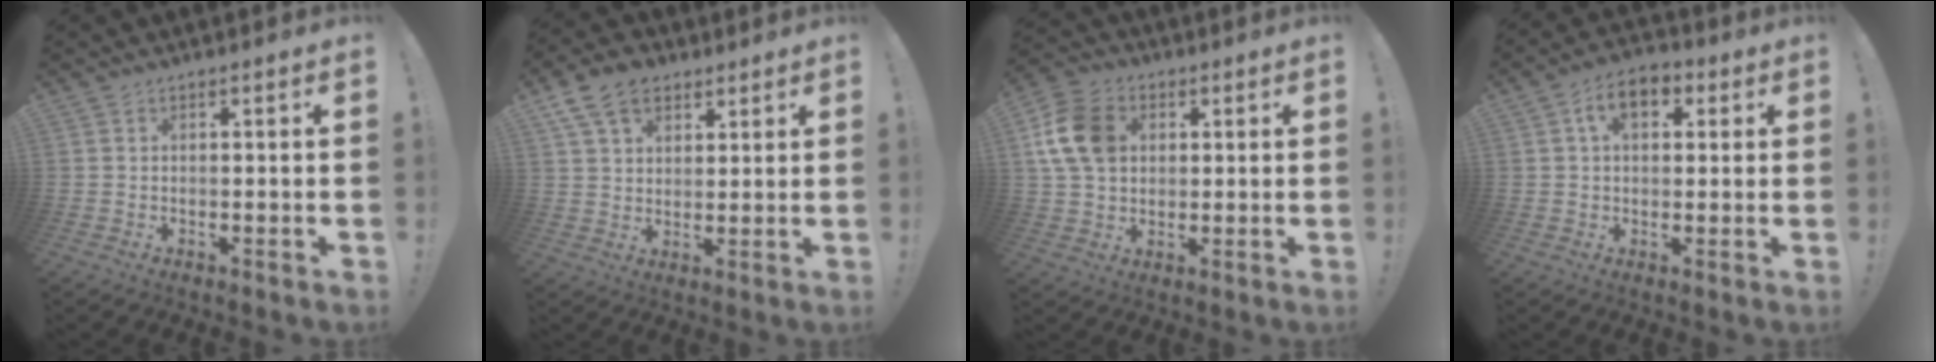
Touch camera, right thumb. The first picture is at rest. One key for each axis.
{"total": 11.2, "fx": 6.2, "fy": 7.7, "fz": 5.3, "tx": -0.090, "ty": -0.018, "tz": 0.121}
{"total": 13.6, "fx": 3.3, "fy": 10.5, "fz": 8.0, "tx": -0.137, "ty": 0.004, "tz": 0.070}
{"total": 8.6, "fx": 2.9, "fy": 5.4, "fz": 6.0, "tx": -0.091, "ty": 0.008, "tz": 0.051}